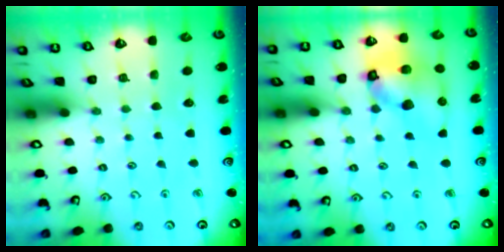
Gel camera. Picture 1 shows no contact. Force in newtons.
{"total": 13.7, "press": 13.6, "slide": 2.1}